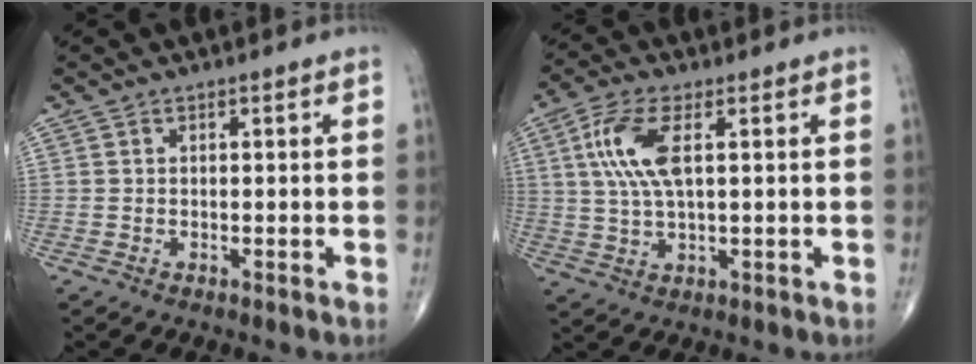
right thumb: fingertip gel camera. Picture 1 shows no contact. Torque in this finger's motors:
{"motor_torque": [0.43, 2.37, 1.26, 0.20, 0.46]}